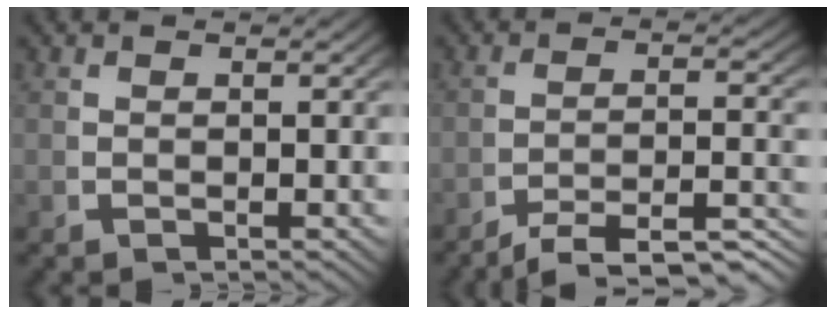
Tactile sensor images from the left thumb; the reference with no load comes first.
{"total": 6.7, "force": [-4.7, 2.5, 4.0], "torque": [-0.056, -0.014, -0.065]}